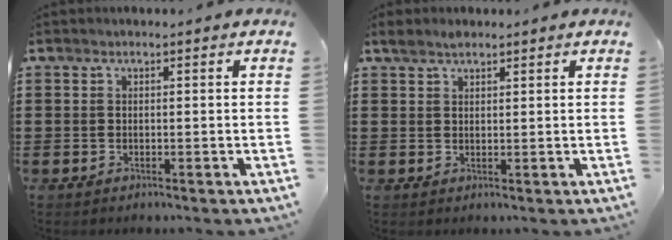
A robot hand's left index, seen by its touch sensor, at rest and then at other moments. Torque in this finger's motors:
{"motor_torque": [-1.00, -0.03, -0.48, -0.11]}